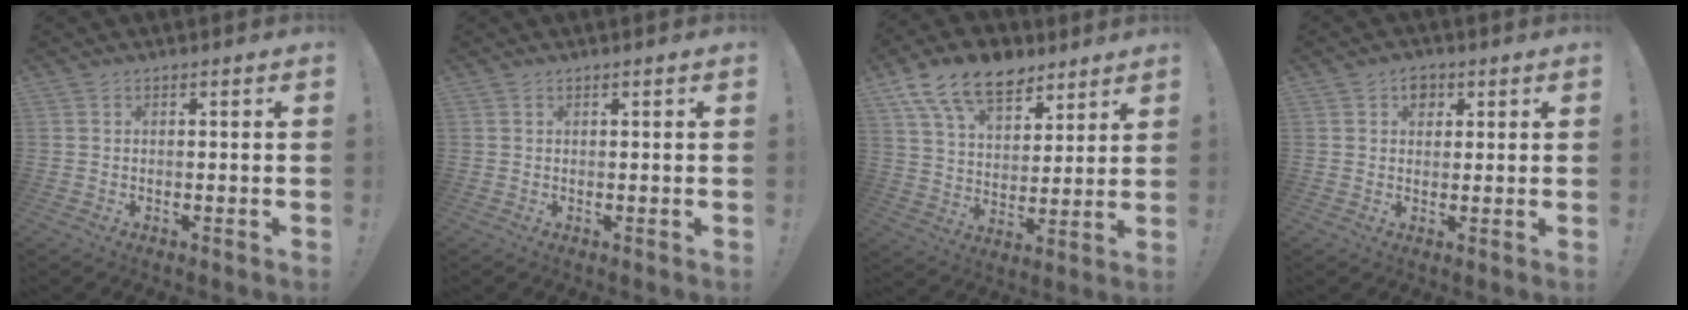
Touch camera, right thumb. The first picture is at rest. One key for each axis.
{"total": 0.0}
{"total": 16.3, "fx": 10.4, "fy": 9.3, "fz": 8.4, "tx": -0.139, "ty": -0.060, "tz": 0.191}
{"total": 3.6, "fx": 1.7, "fy": 2.9, "fz": 1.4, "tx": -0.006, "ty": -0.007, "tz": 0.025}